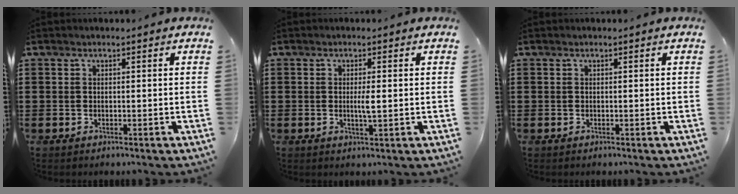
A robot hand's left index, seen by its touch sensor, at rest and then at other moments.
{"total": 2.3, "force": [-0.1, 0.2, 2.3], "torque": [-0.045, -0.004, -0.003]}
{"total": 0.0}